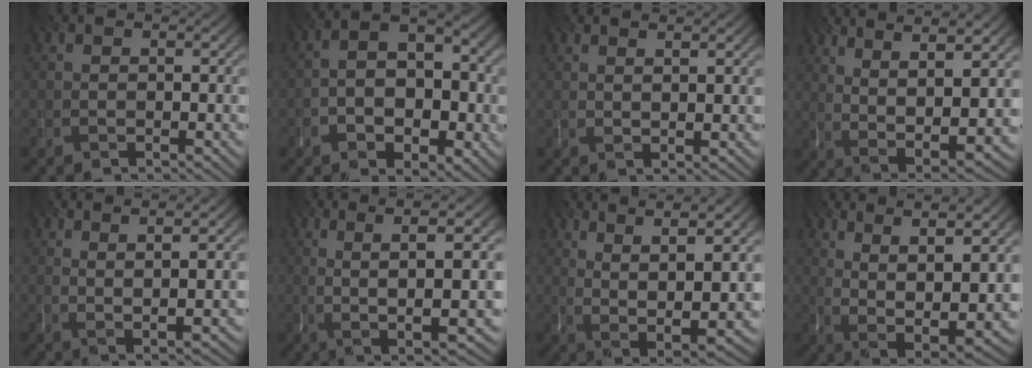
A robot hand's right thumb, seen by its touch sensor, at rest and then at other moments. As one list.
[{"total": 8.5, "force": [-2.9, 5.1, 6.2], "torque": [-0.078, -0.001, -0.049]}, {"total": 2.7, "force": [1.8, 0.1, 1.9], "torque": [-0.025, -0.002, 0.032]}, {"total": 11.1, "force": [4.0, 3.1, 9.9], "torque": [-0.188, 0.008, 0.074]}, {"total": 6.6, "force": [3.7, 0.6, 5.5], "torque": [-0.081, 0.005, 0.060]}, {"total": 9.0, "force": [0.6, 1.1, 9.0], "torque": [-0.157, 0.016, 0.018]}, {"total": 11.4, "force": [3.6, 3.4, 10.3], "torque": [-0.194, 0.008, 0.069]}, {"total": 13.3, "force": [4.2, 4.9, 11.6], "torque": [-0.202, 0.013, 0.076]}]